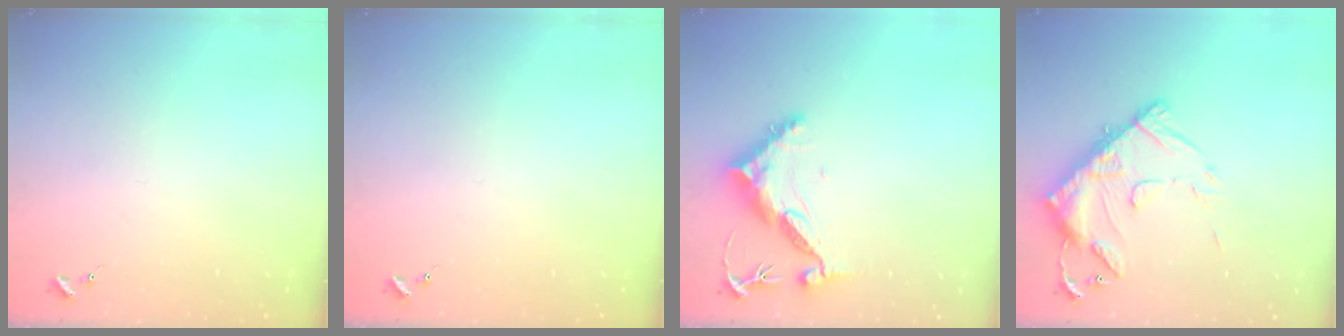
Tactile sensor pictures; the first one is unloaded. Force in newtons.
{"total": 0.0}
{"total": 10.7, "press": 10.6, "slide": 0.9}
{"total": 16.8, "press": 16.7, "slide": 1.2}